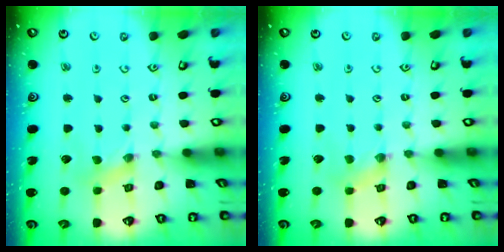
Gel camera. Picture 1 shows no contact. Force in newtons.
{"total": 1.4, "press": 1.4, "slide": 0.2}